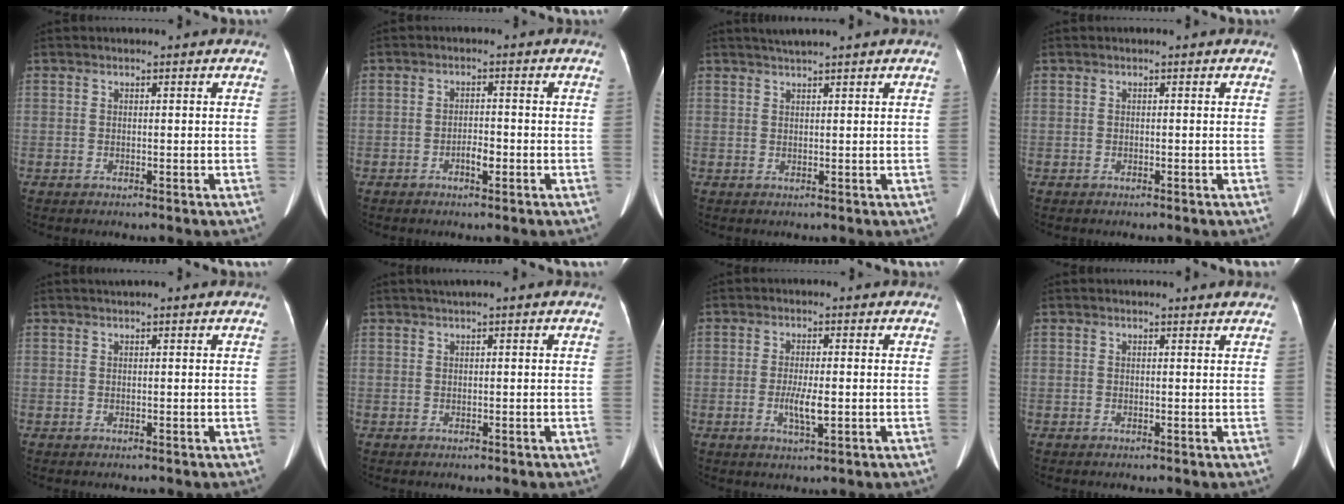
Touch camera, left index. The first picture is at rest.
{"total": 2.1, "force": [-1.1, 0.7, 1.7], "torque": [-0.027, 0.003, -0.017]}
{"total": 2.8, "force": [2.5, -0.5, 1.3], "torque": [-0.016, 0.019, 0.045]}
{"total": 0.0}
{"total": 1.7, "force": [1.4, 0.0, 1.0], "torque": [-0.011, 0.024, 0.022]}
{"total": 1.2, "force": [0.8, -0.1, 0.9], "torque": [-0.018, 0.013, 0.017]}
{"total": 3.8, "force": [-0.7, 0.7, 3.7], "torque": [-0.075, -0.005, -0.010]}
{"total": 2.6, "force": [2.5, 0.4, 0.7], "torque": [-0.012, 0.003, 0.018]}